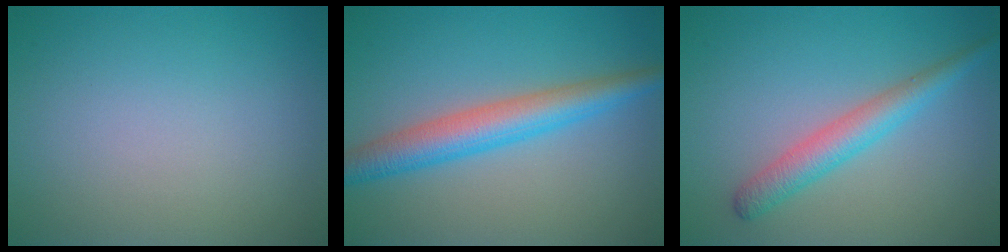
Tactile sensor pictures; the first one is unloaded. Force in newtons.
{"total": 4.8, "press": 4.8, "slide": 0.0}
{"total": 3.2, "press": 3.2, "slide": 0.2}